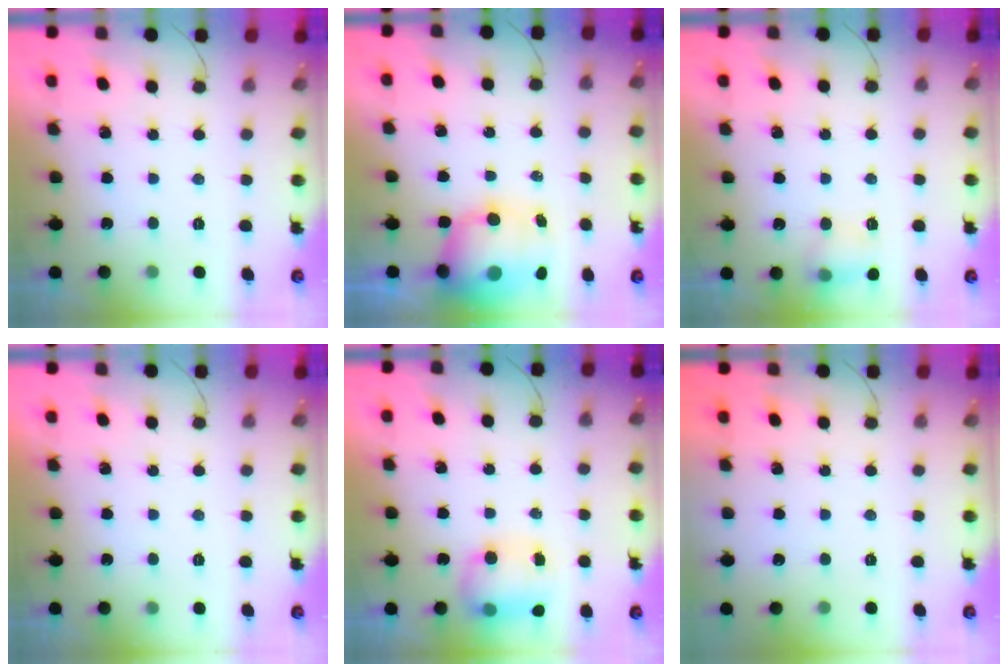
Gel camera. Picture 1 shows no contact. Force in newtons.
{"total": 10.3, "press": 9.9, "slide": 2.8}
{"total": 7.5, "press": 7.2, "slide": 1.8}
{"total": 0.0}
{"total": 8.0, "press": 8.0, "slide": 0.6}
{"total": 0.0}